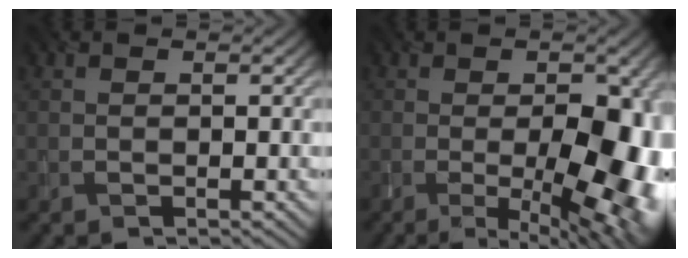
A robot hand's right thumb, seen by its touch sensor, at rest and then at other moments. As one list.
[{"total": 13.5, "force": [-2.4, 5.6, 12.0], "torque": [-0.142, -0.022, -0.012]}]